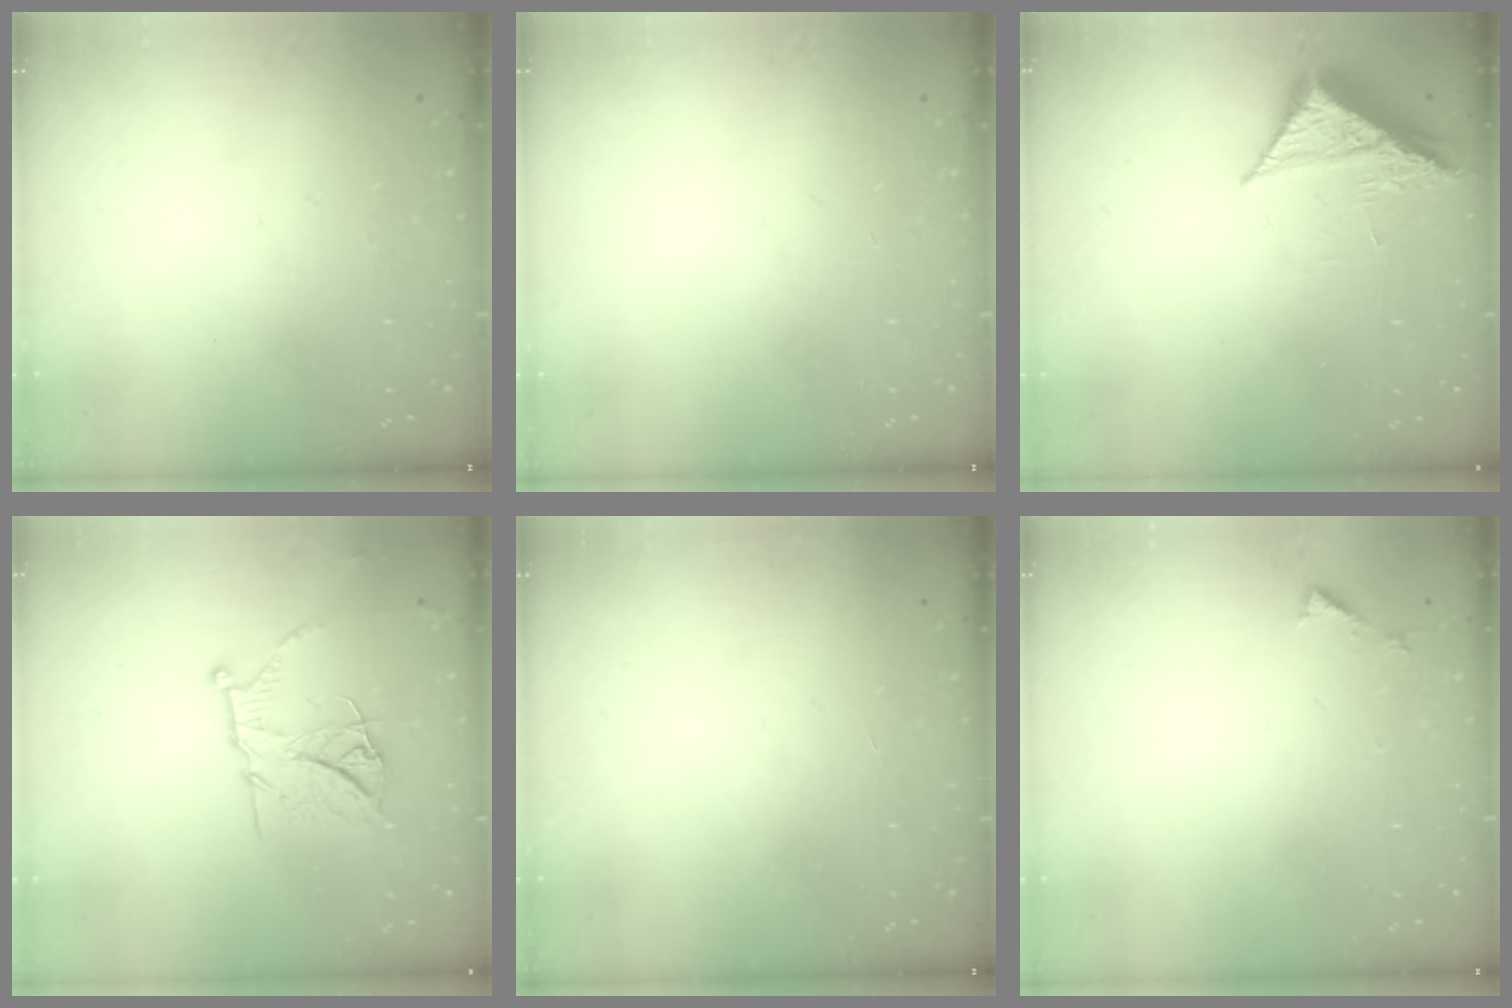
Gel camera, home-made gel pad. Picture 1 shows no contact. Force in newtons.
{"total": 0.0}
{"total": 7.0, "press": 7.0, "slide": 0.3}
{"total": 12.8, "press": 12.8, "slide": 1.1}
{"total": 1.6, "press": 1.6, "slide": 0.1}
{"total": 3.0, "press": 3.0, "slide": 0.2}